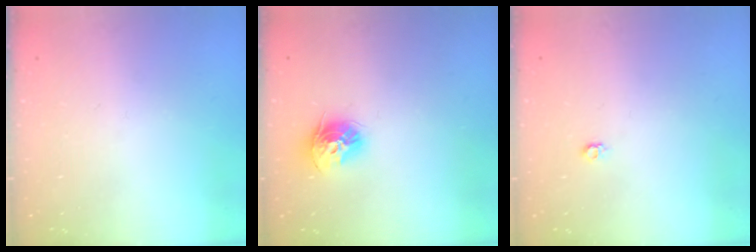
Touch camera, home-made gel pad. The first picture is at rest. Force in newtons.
{"total": 10.6, "press": 10.6, "slide": 1.0}
{"total": 3.7, "press": 3.7, "slide": 0.4}